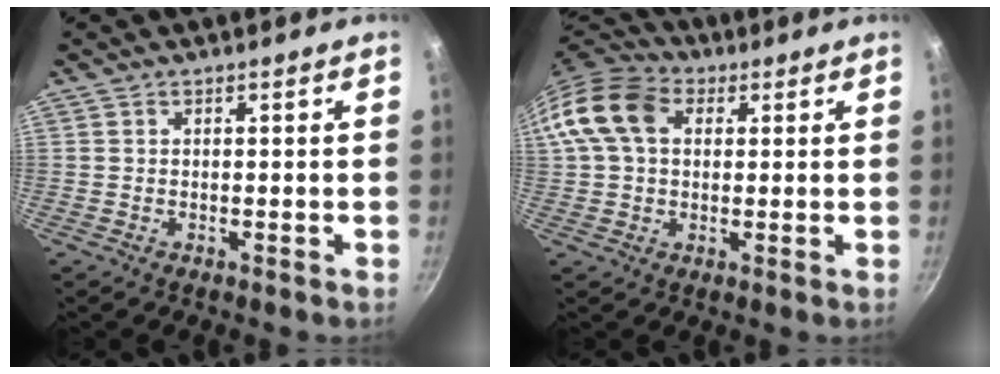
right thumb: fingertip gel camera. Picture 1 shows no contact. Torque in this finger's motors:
{"motor_torque": [0.73, 1.18, 0.26, -0.21, 0.11]}